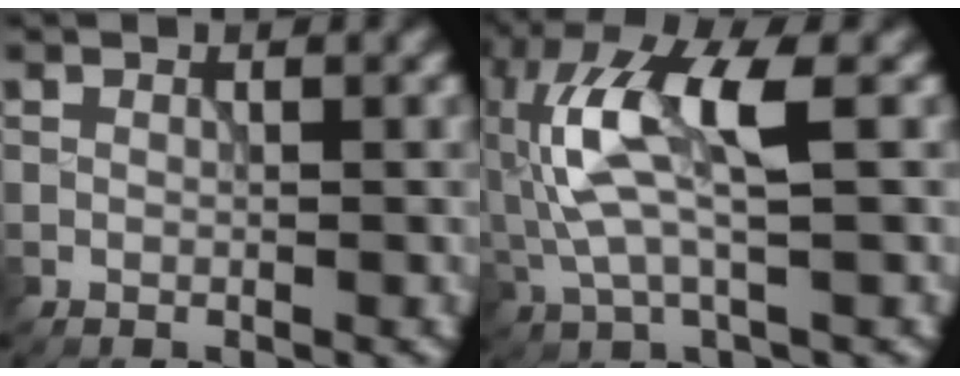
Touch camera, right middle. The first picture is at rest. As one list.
[{"total": 8.0, "force": [0.9, 2.2, 7.6], "torque": [-0.175, 0.011, 0.018]}]